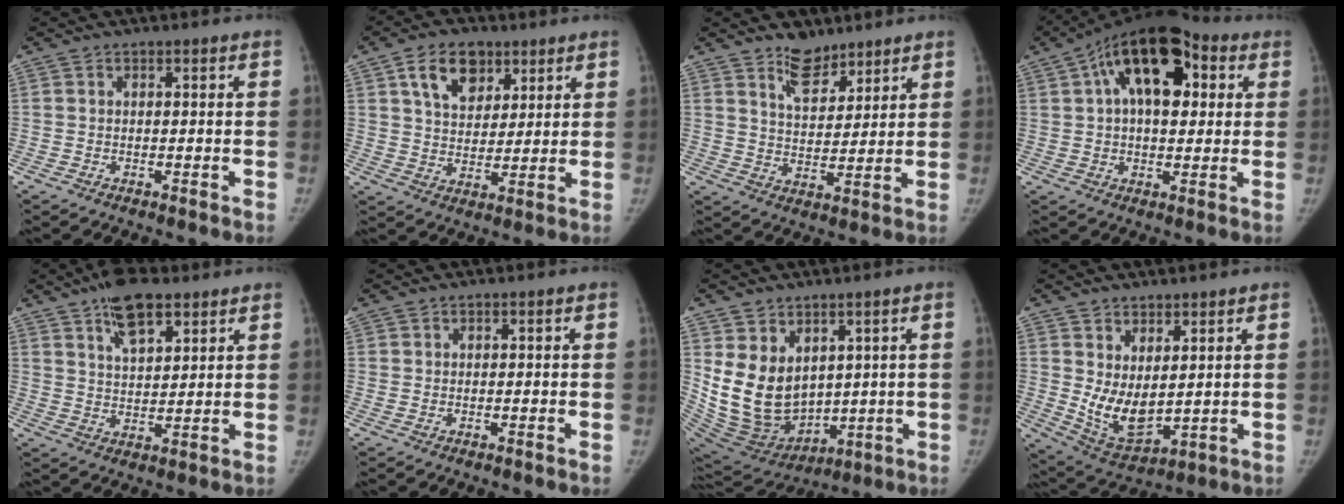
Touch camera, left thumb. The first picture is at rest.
{"total": 9.8, "force": [5.0, 6.5, 5.3], "torque": [-0.057, -0.023, 0.086]}
{"total": 7.1, "force": [5.5, 3.6, 2.8], "torque": [-0.017, -0.043, 0.096]}
{"total": 18.0, "force": [5.6, 9.7, 14.0], "torque": [-0.195, 0.018, 0.078]}
{"total": 9.7, "force": [6.1, 4.1, 6.2], "torque": [-0.083, -0.027, 0.105]}
{"total": 0.7, "force": [0.4, 0.5, -0.1], "torque": [0.006, 0.009, 0.009]}
{"total": 15.4, "force": [3.4, 11.4, 9.7], "torque": [-0.152, -0.028, 0.107]}
{"total": 9.4, "force": [2.6, 5.5, 7.1], "torque": [-0.102, -0.036, 0.070]}